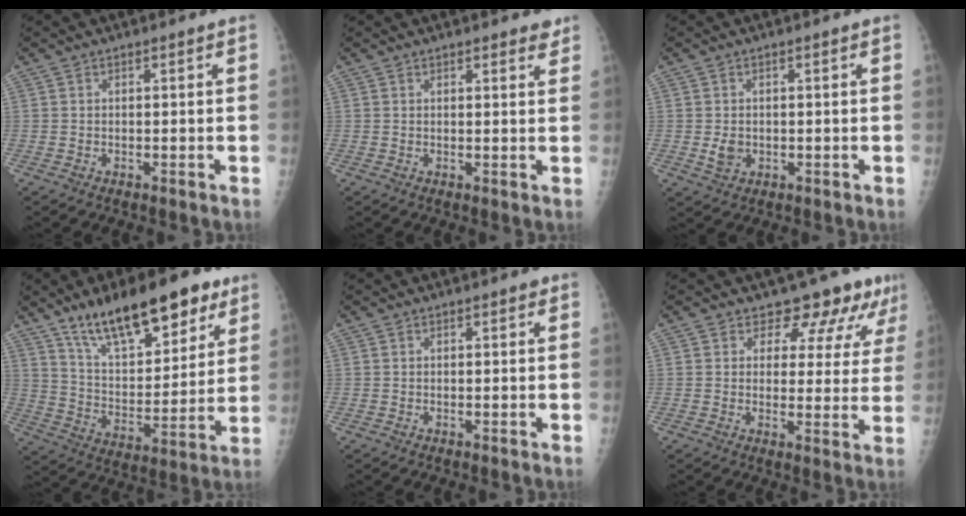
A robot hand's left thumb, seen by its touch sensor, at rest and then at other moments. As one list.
[{"total": 2.2, "force": [1.8, 0.8, 0.9], "torque": [0.005, -0.008, 0.018]}, {"total": 2.8, "force": [-0.2, 2.3, 1.6], "torque": [-0.022, -0.001, 0.001]}, {"total": 21.5, "force": [13.8, 8.5, 14.1], "torque": [-0.180, -0.053, 0.233]}, {"total": 0.0}, {"total": 9.2, "force": [7.7, 4.5, 2.3], "torque": [0.016, -0.041, 0.075]}]